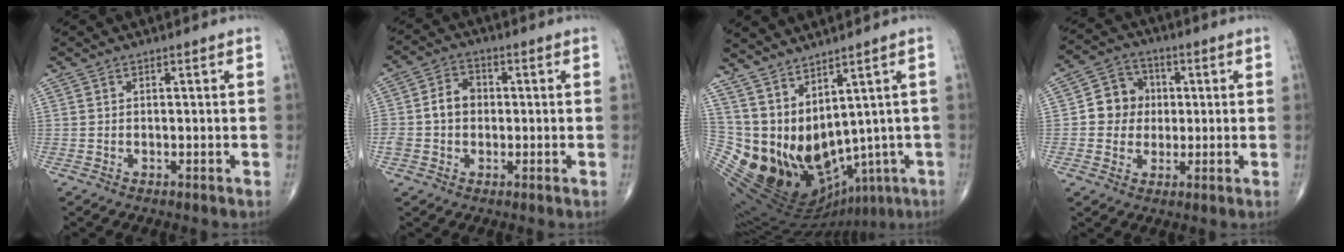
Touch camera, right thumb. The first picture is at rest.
{"total": 6.5, "force": [-0.2, 5.1, 3.9], "torque": [-0.062, 0.023, -0.010]}
{"total": 19.5, "force": [2.0, 11.9, 15.4], "torque": [-0.272, -0.027, 0.084]}
{"total": 8.2, "force": [0.3, 7.5, 3.2], "torque": [-0.014, 0.013, -0.006]}